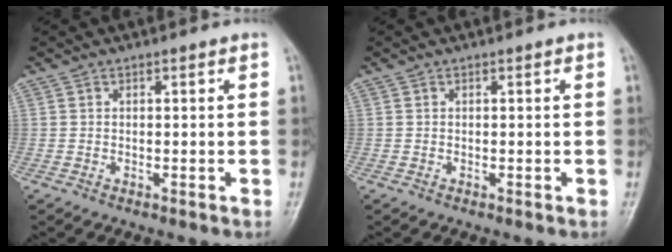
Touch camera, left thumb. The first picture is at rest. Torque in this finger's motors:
{"motor_torque": [0.00, 0.00, -0.01, -0.01, 0.00]}